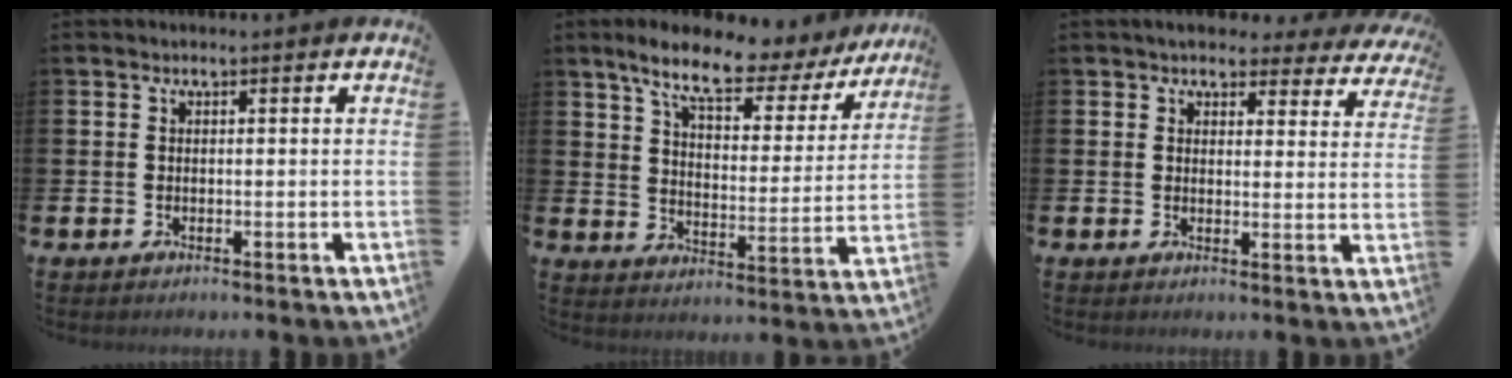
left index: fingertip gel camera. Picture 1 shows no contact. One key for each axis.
{"total": 8.8, "fx": 7.2, "fy": 2.5, "fz": 4.5, "tx": -0.107, "ty": -0.044, "tz": 0.115}
{"total": 4.2, "fx": 3.8, "fy": 1.5, "fz": 0.7, "tx": -0.016, "ty": -0.023, "tz": 0.065}